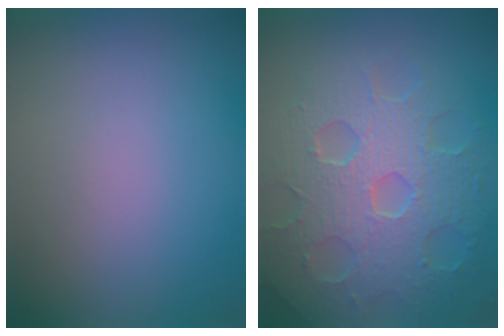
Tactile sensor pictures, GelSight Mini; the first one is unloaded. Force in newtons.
{"total": 8.6, "press": 6.1, "slide": 6.0}